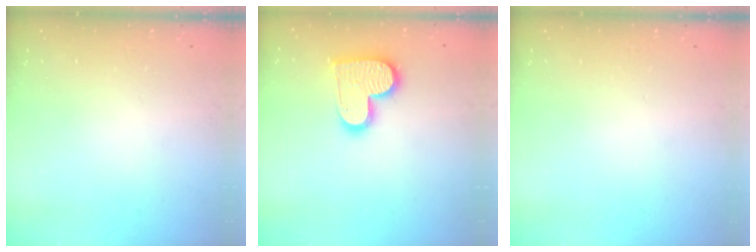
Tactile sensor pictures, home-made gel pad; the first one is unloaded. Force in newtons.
{"total": 14.3, "press": 14.3, "slide": 1.1}
{"total": 0.0}